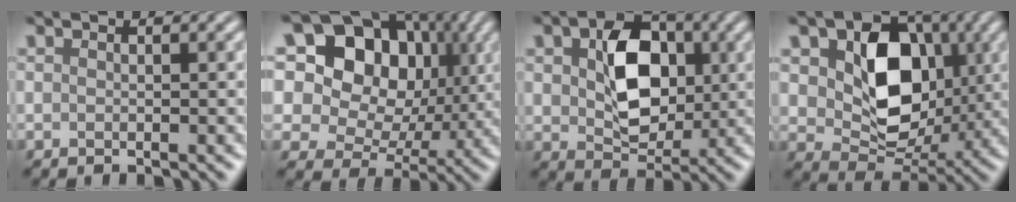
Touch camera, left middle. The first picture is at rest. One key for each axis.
{"total": 14.2, "fx": 5.9, "fy": 10.7, "fz": 7.2, "tx": -0.157, "ty": 0.070, "tz": 0.097}
{"total": 6.4, "fx": 1.2, "fy": 4.4, "fz": 4.5, "tx": -0.092, "ty": 0.007, "tz": 0.030}
{"total": 8.3, "fx": 1.7, "fy": 6.2, "fz": 5.3, "tx": -0.114, "ty": -0.008, "tz": 0.044}